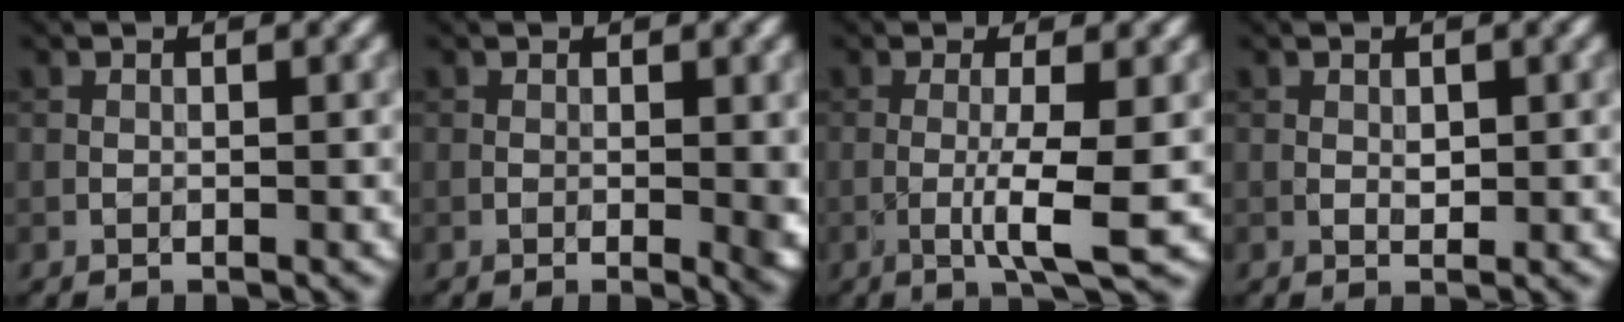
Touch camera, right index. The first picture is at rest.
{"total": 2.0, "force": [0.3, 0.6, 1.9], "torque": [-0.021, -0.004, 0.007]}
{"total": 4.0, "force": [-0.5, 0.5, 3.9], "torque": [-0.068, -0.010, -0.010]}
{"total": 0.8, "force": [0.3, 0.7, 0.4], "torque": [-0.010, -0.002, 0.011]}